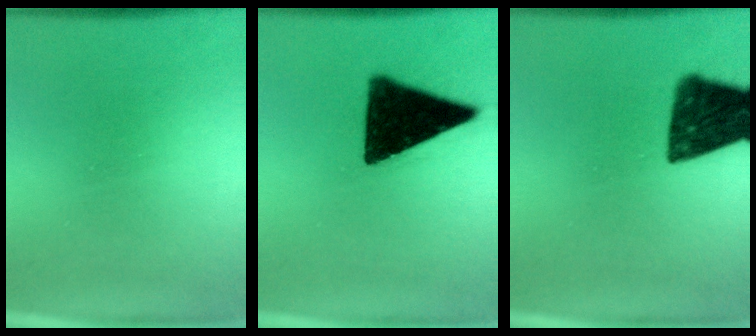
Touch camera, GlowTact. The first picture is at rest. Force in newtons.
{"total": 16.6}
{"total": 15.2}